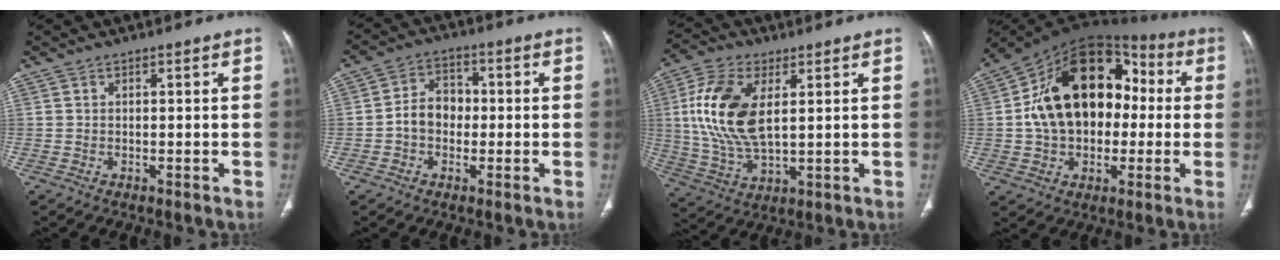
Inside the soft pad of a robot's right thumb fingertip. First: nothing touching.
{"total": 7.0, "force": [-0.9, 5.5, 4.2], "torque": [-0.050, 0.026, -0.026]}
{"total": 15.4, "force": [3.2, 7.9, 12.9], "torque": [-0.268, -0.007, 0.065]}
{"total": 22.8, "force": [0.8, 15.9, 16.3], "torque": [-0.246, 0.043, 0.012]}